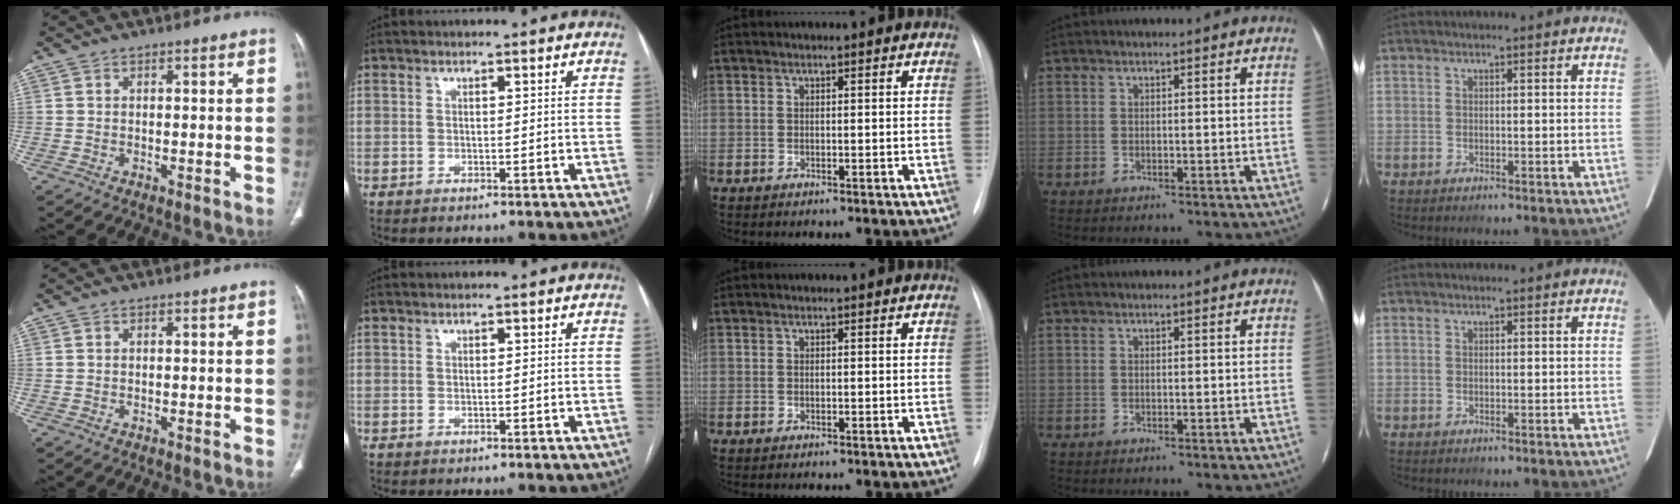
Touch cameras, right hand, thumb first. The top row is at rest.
{}